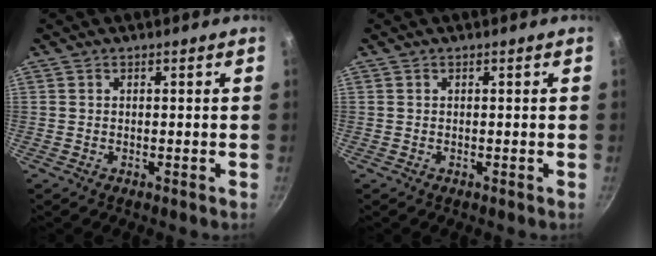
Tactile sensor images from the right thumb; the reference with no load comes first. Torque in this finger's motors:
{"motor_torque": [-0.14, 0.04, 0.26, -0.24, 0.00]}